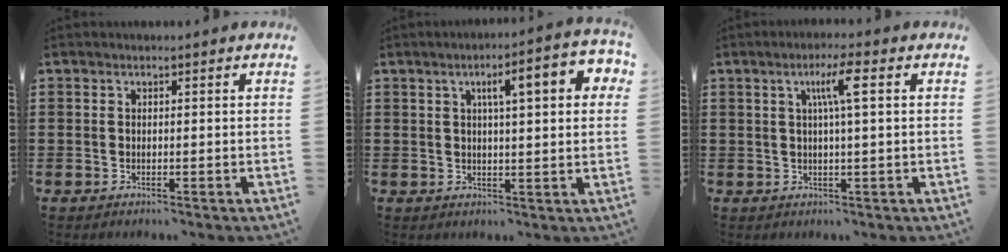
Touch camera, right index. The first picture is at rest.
{"total": 6.9, "force": [2.3, 1.6, 6.3], "torque": [-0.104, -0.002, 0.030]}
{"total": 4.8, "force": [1.3, 0.2, 4.6], "torque": [-0.093, 0.004, 0.017]}